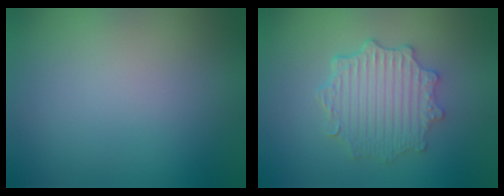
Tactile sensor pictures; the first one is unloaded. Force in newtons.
{"total": 4.7, "press": 3.8, "slide": 2.8}